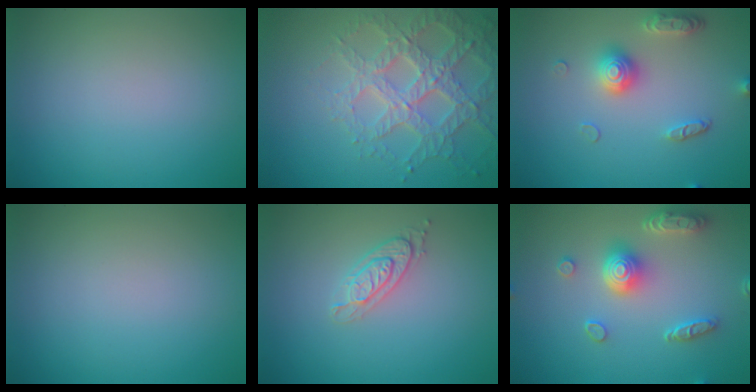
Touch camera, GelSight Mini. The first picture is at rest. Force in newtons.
{"total": 4.6, "press": 4.4, "slide": 1.4}
{"total": 3.6, "press": 3.0, "slide": 2.0}
{"total": 0.0}
{"total": 2.0, "press": 1.9, "slide": 0.4}
{"total": 4.9, "press": 3.9, "slide": 3.0}